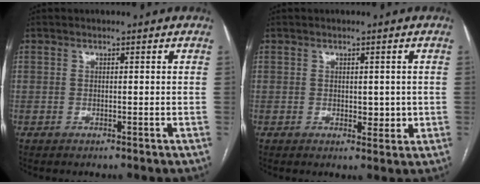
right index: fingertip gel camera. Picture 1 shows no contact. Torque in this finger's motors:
{"motor_torque": [-0.05, -0.02, 0.05, 0.01]}